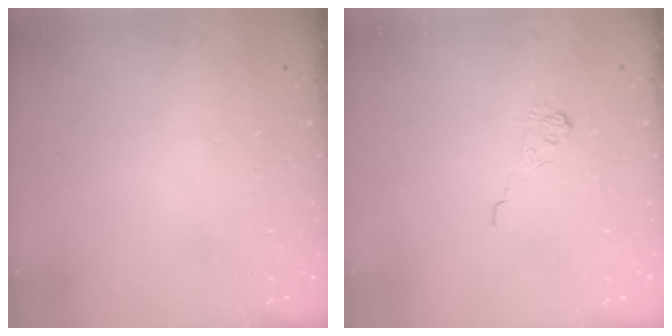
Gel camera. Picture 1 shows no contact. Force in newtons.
{"total": 2.5, "press": 2.1, "slide": 1.4}